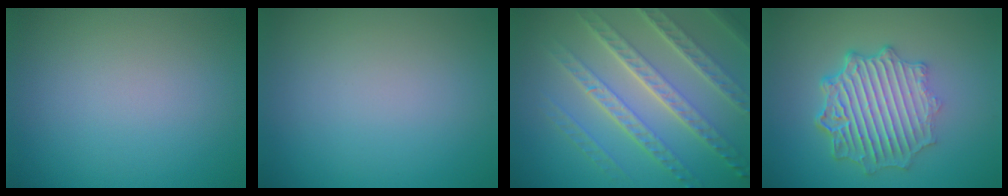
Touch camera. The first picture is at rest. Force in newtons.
{"total": 0.0}
{"total": 7.6, "press": 5.3, "slide": 5.5}
{"total": 6.9, "press": 5.2, "slide": 4.6}